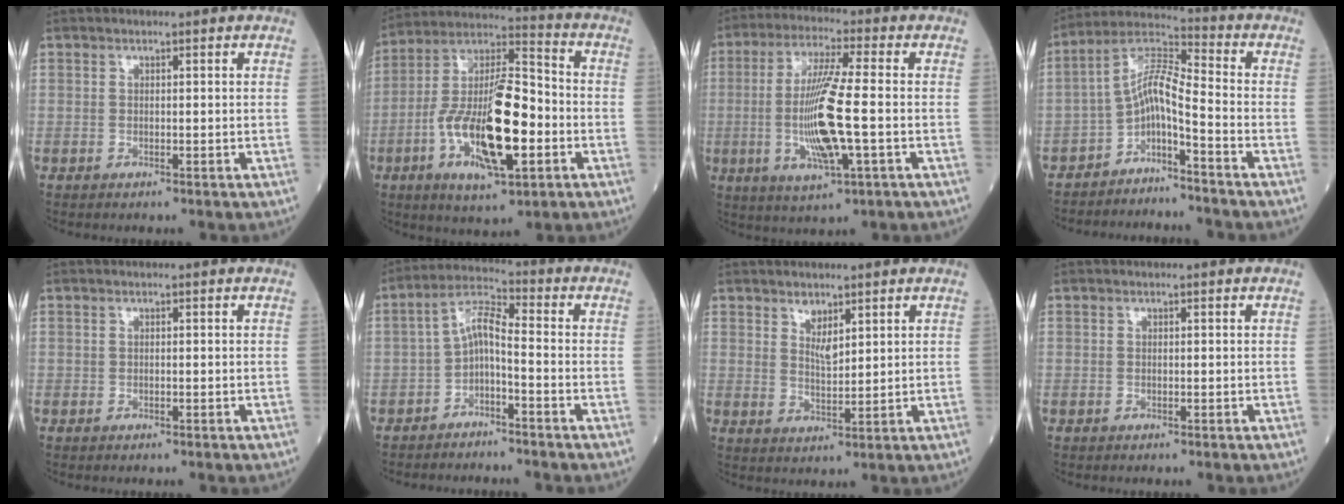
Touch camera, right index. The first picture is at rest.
{"total": 18.2, "force": [-4.7, 4.8, 16.9], "torque": [-0.329, 0.001, -0.079]}
{"total": 12.1, "force": [-1.8, 0.8, 12.0], "torque": [-0.243, -0.009, -0.033]}
{"total": 6.8, "force": [-3.9, 0.9, 5.5], "torque": [-0.104, 0.030, -0.075]}
{"total": 0.0}
{"total": 5.3, "force": [-2.1, 1.4, 4.7], "torque": [-0.089, 0.021, -0.043]}
{"total": 3.0, "force": [2.0, 1.1, 2.0], "torque": [-0.040, -0.005, 0.043]}
{"total": 0.0}